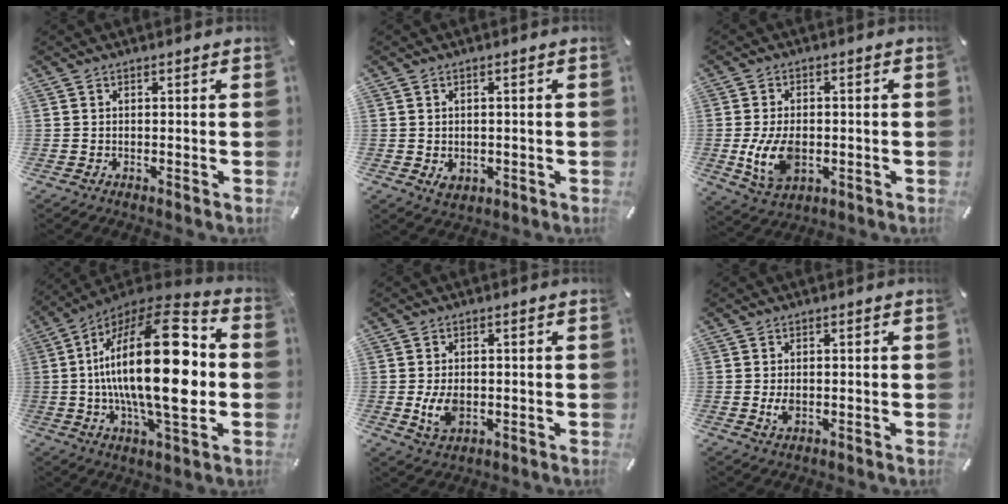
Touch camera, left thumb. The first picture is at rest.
{"total": 2.8, "force": [-0.6, 2.3, 1.4], "torque": [-0.006, -0.003, -0.012]}
{"total": 9.6, "force": [-1.5, 6.3, 7.0], "torque": [-0.159, 0.001, -0.024]}
{"total": 30.6, "force": [0.3, 11.3, 28.4], "torque": [-0.519, -0.010, -0.004]}
{"total": 6.1, "force": [-0.8, 4.2, 4.4], "torque": [-0.095, -0.005, -0.017]}
{"total": 3.0, "force": [-0.3, 1.9, 2.3], "torque": [-0.056, -0.001, -0.010]}